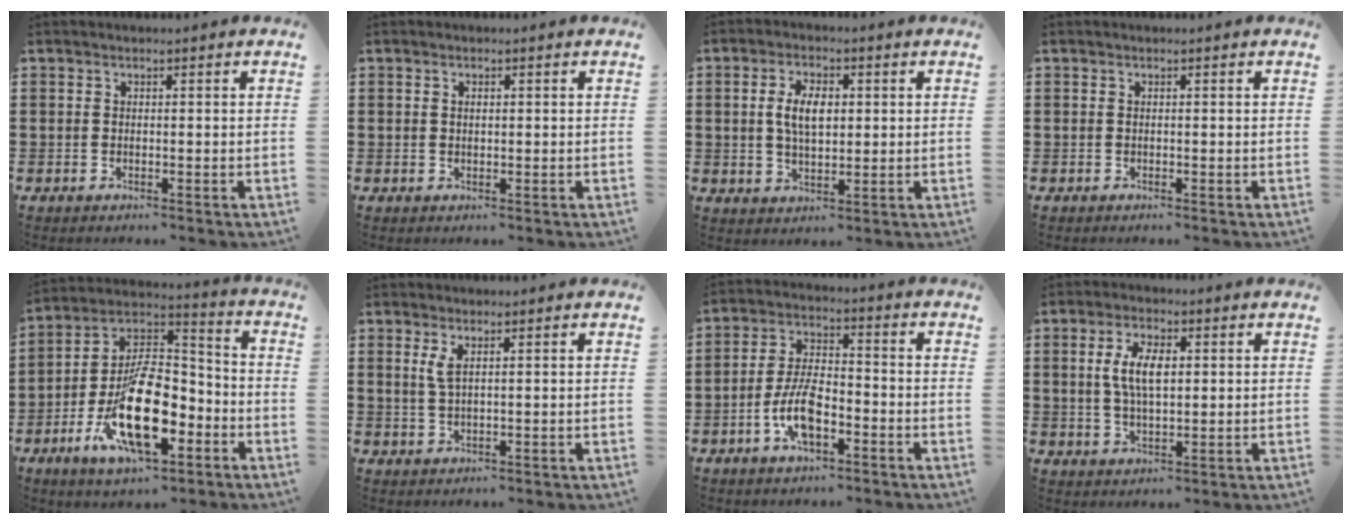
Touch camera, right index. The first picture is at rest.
{"total": 0.7, "force": [0.2, 0.4, 0.6], "torque": [-0.013, 0.002, 0.004]}
{"total": 5.6, "force": [0.7, 2.9, 4.7], "torque": [-0.089, 0.008, 0.009]}
{"total": 0.0}
{"total": 17.0, "force": [-6.6, 8.0, 13.5], "torque": [-0.275, 0.007, -0.120]}
{"total": 2.2, "force": [1.0, 0.6, 1.9], "torque": [-0.040, 0.003, 0.018]}
{"total": 8.5, "force": [-3.2, 3.5, 7.1], "torque": [-0.164, -0.005, -0.065]}
{"total": 6.2, "force": [1.0, 2.6, 5.5], "torque": [-0.118, 0.008, 0.013]}